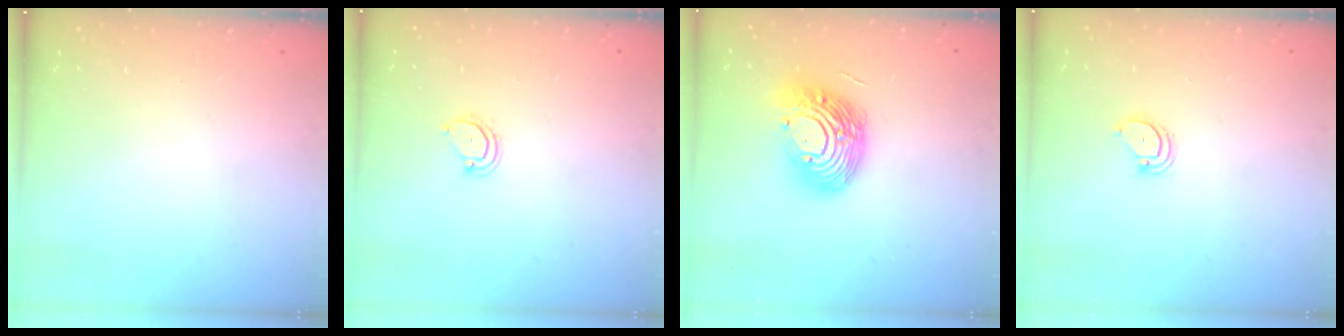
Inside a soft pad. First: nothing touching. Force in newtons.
{"total": 3.5, "press": 3.5, "slide": 0.3}
{"total": 16.9, "press": 16.8, "slide": 1.6}
{"total": 2.9, "press": 2.9, "slide": 0.2}